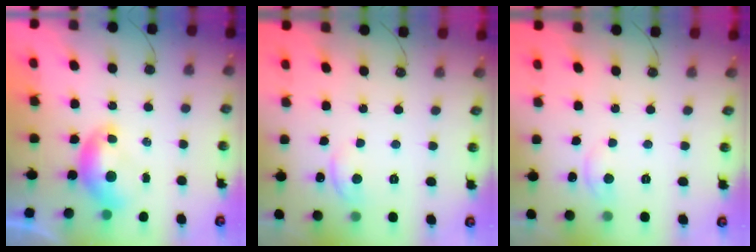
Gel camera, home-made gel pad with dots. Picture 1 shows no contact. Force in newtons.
{"total": 2.4, "press": 2.3, "slide": 0.8}
{"total": 1.6, "press": 1.5, "slide": 0.3}